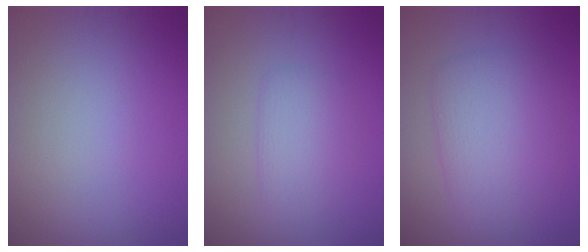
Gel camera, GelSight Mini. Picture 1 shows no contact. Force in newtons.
{"total": 2.3, "press": 2.3, "slide": 0.1}
{"total": 5.0, "press": 5.0, "slide": 0.2}